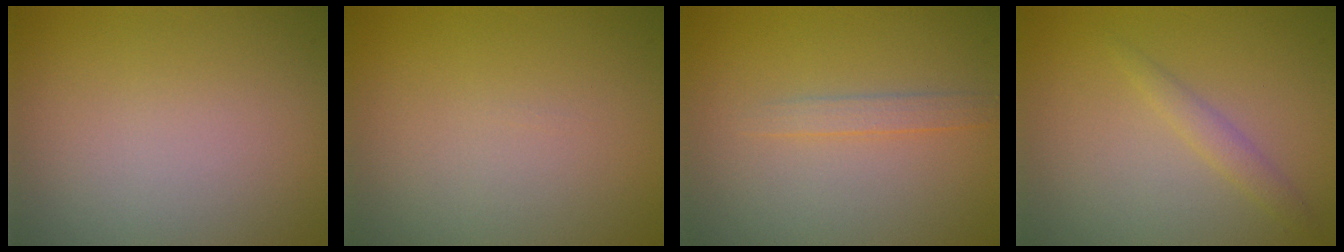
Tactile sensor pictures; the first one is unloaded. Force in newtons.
{"total": 0.0}
{"total": 1.2, "press": 1.2, "slide": 0.0}
{"total": 1.3, "press": 1.3, "slide": 0.1}